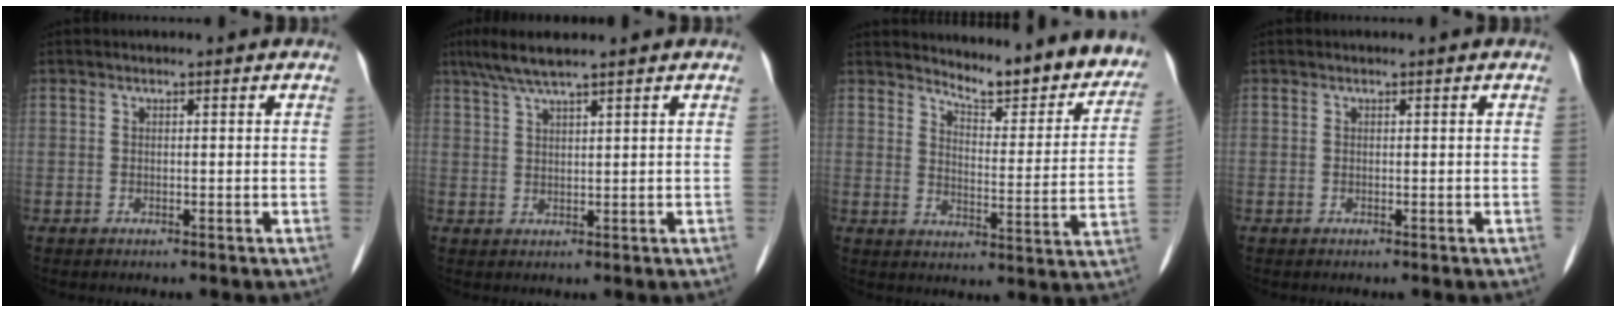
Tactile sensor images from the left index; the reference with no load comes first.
{"total": 5.5, "force": [4.2, -0.1, 3.4], "torque": [-0.071, 0.026, 0.081]}
{"total": 14.7, "force": [13.7, 3.2, 4.3], "torque": [-0.039, -0.043, 0.161]}
{"total": 0.0}